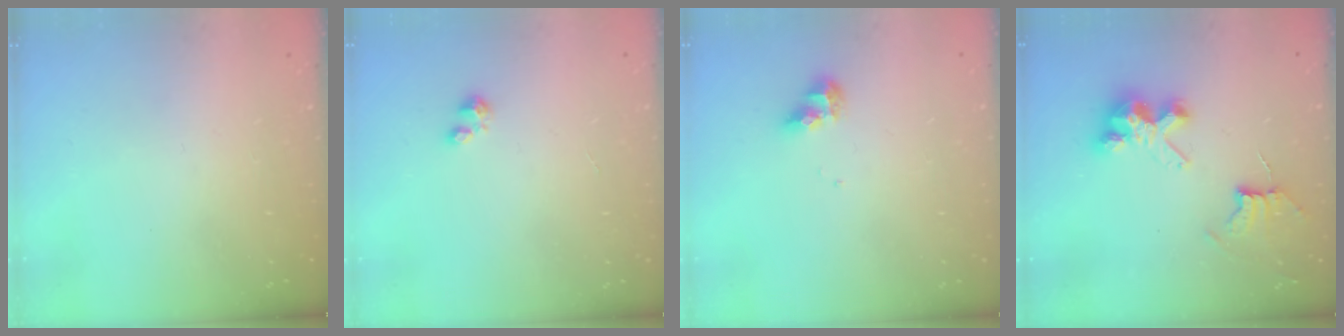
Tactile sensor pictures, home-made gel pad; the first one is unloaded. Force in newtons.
{"total": 2.3, "press": 2.3, "slide": 0.3}
{"total": 7.7, "press": 7.7, "slide": 0.6}
{"total": 8.2, "press": 8.1, "slide": 0.8}